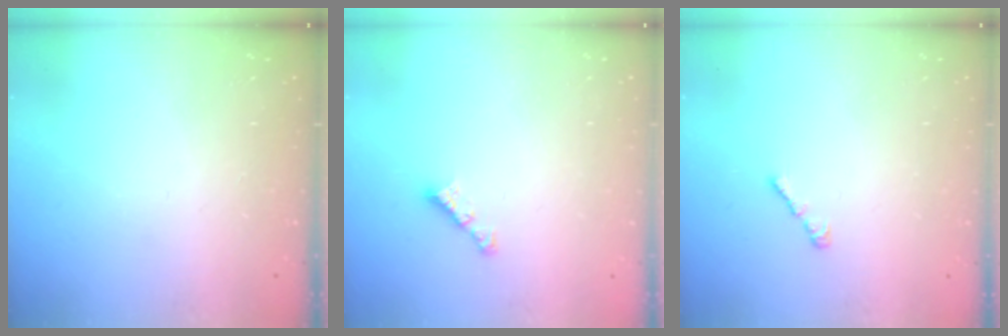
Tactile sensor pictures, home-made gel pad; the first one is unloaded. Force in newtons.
{"total": 3.5, "press": 3.5, "slide": 0.6}
{"total": 2.2, "press": 2.1, "slide": 0.6}